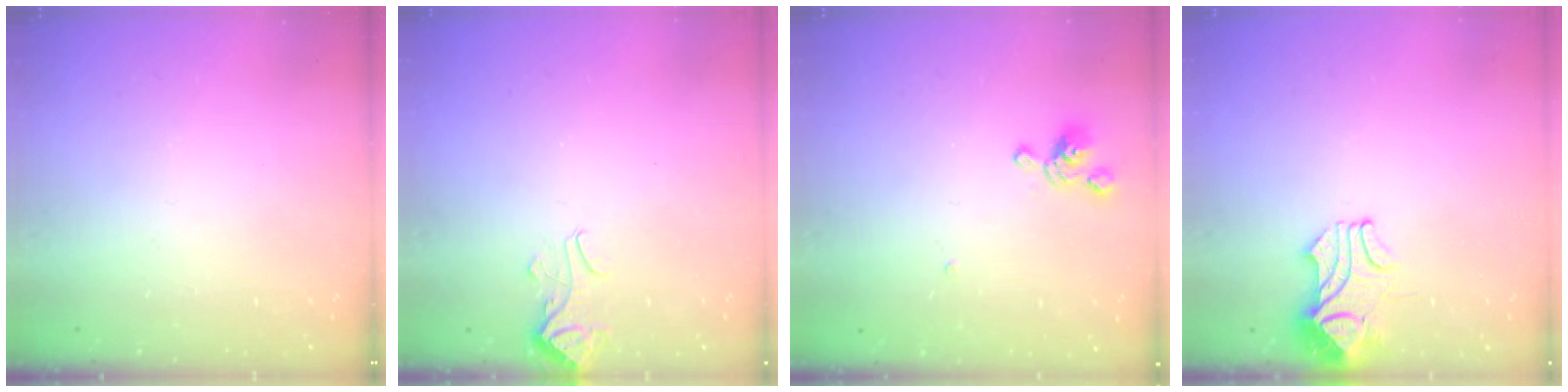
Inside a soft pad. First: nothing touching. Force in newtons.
{"total": 2.1, "press": 2.1, "slide": 0.5}
{"total": 4.8, "press": 4.8, "slide": 0.5}
{"total": 2.3, "press": 2.2, "slide": 0.8}